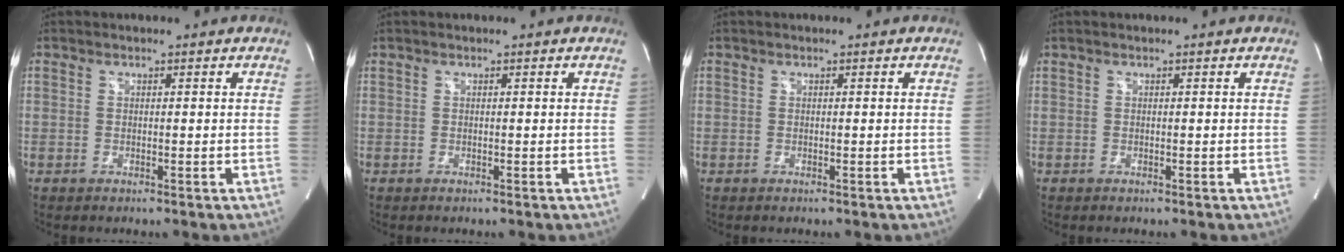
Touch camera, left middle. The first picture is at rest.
{"total": 0.0}
{"total": 0.0}
{"total": 0.0}